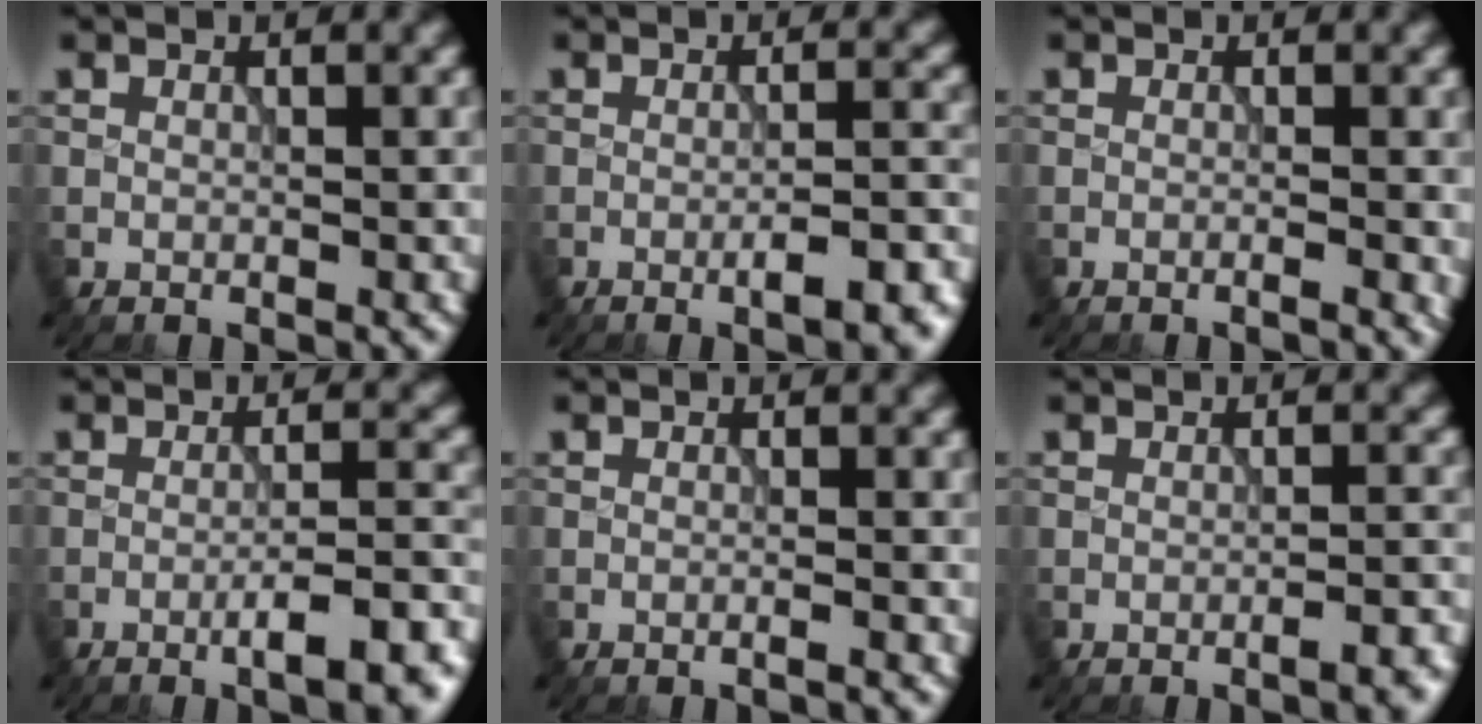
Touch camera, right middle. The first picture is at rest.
{"total": 4.6, "force": [-2.3, 1.1, 3.8], "torque": [-0.053, 0.007, -0.026]}
{"total": 1.4, "force": [-0.3, 0.4, 1.3], "torque": [-0.018, 0.000, -0.007]}
{"total": 6.5, "force": [-3.5, 1.3, 5.4], "torque": [-0.074, 0.009, -0.046]}
{"total": 0.6, "force": [-0.2, 0.2, 0.6], "torque": [-0.009, -0.003, -0.007]}
{"total": 2.6, "force": [-1.4, 0.7, 2.1], "torque": [-0.024, 0.008, -0.020]}